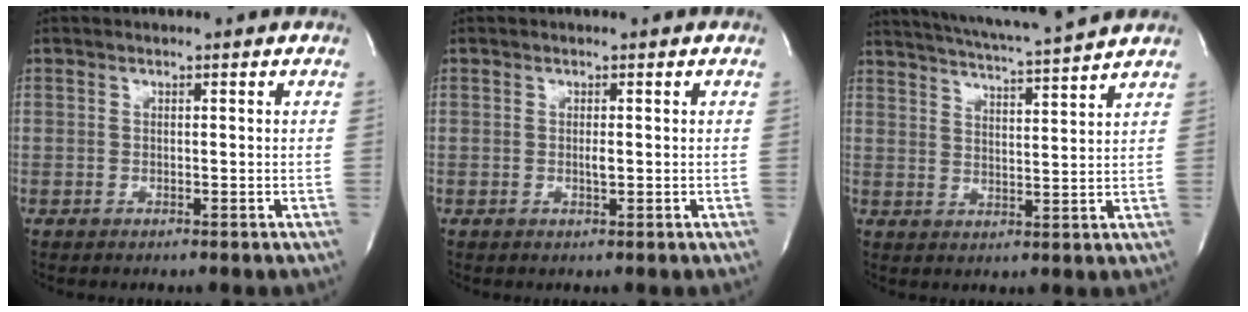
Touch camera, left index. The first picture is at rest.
{"total": 0.9, "force": [0.0, 0.1, 0.9], "torque": [-0.018, -0.003, 0.002]}
{"total": 12.6, "force": [11.5, -0.9, 4.9], "torque": [-0.093, 0.001, 0.169]}